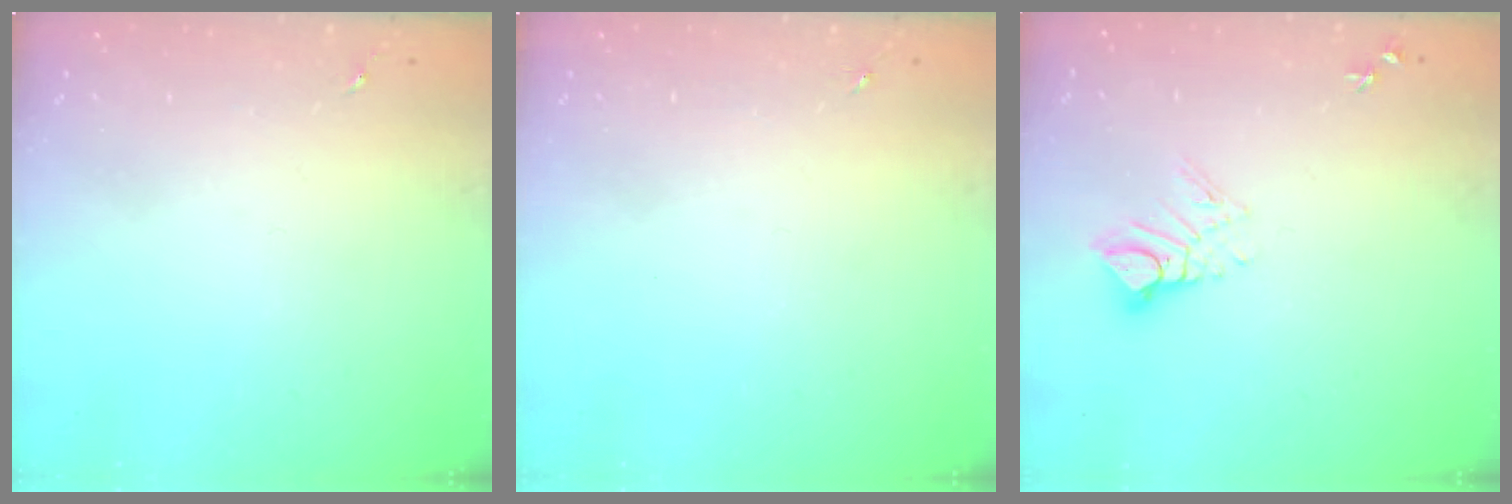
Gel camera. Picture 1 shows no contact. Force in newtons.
{"total": 0.0}
{"total": 7.9, "press": 7.8, "slide": 0.7}